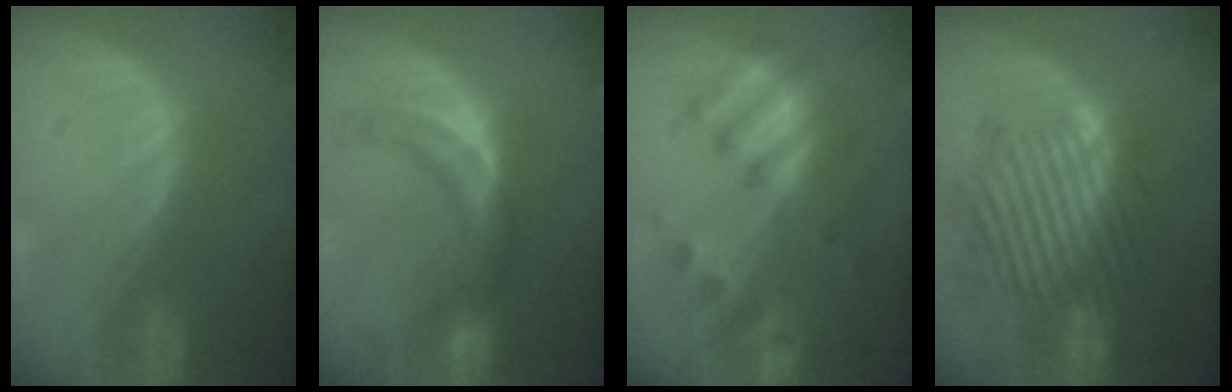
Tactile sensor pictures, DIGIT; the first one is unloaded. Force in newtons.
{"total": 9.8, "press": 9.4, "slide": 2.9}
{"total": 7.9, "press": 7.7, "slide": 1.7}
{"total": 11.7, "press": 10.7, "slide": 5.0}